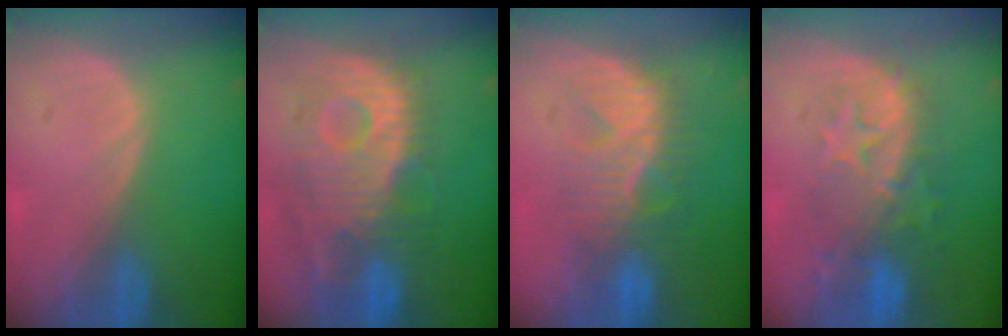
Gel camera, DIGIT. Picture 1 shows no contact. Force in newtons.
{"total": 11.8, "press": 10.6, "slide": 5.1}
{"total": 8.0, "press": 7.9, "slide": 1.2}
{"total": 9.5, "press": 8.7, "slide": 4.0}